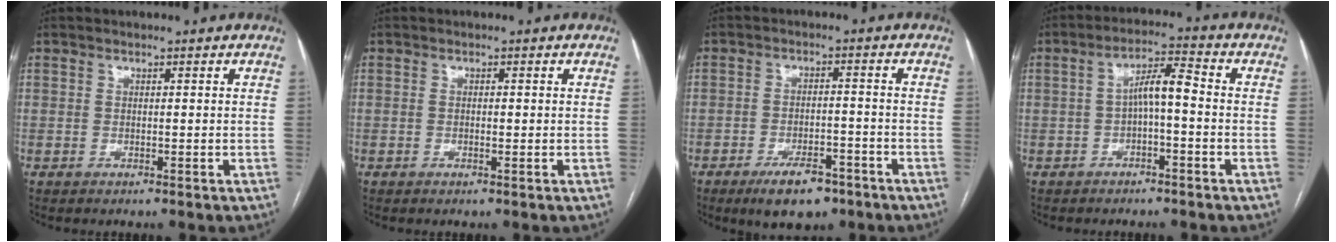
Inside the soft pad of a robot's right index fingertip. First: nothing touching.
{"total": 0.8, "force": [0.0, 0.3, 0.7], "torque": [-0.013, -0.001, 0.000]}
{"total": 7.4, "force": [-5.0, 3.0, 4.6], "torque": [-0.074, -0.003, -0.075]}
{"total": 5.3, "force": [-0.5, 1.2, 5.2], "torque": [-0.090, 0.024, -0.009]}